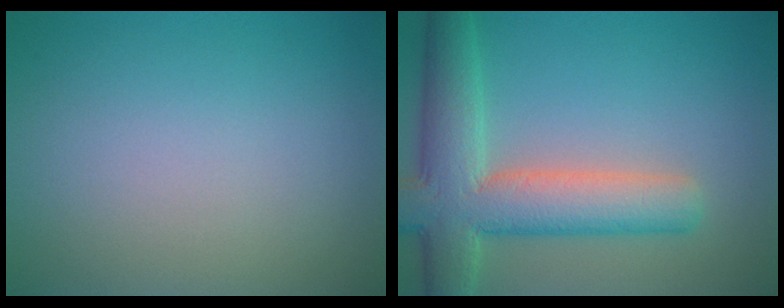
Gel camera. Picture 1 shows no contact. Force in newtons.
{"total": 8.4, "press": 8.4, "slide": 0.5}